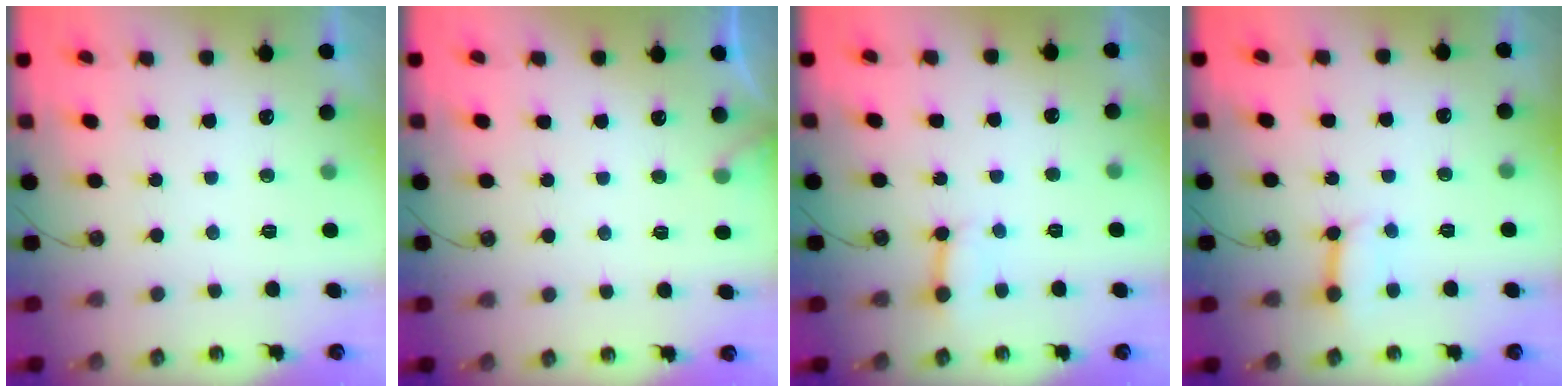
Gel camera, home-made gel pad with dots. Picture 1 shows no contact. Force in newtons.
{"total": 4.3, "press": 4.3, "slide": 0.3}
{"total": 4.1, "press": 4.1, "slide": 0.3}
{"total": 5.7, "press": 5.7, "slide": 0.7}